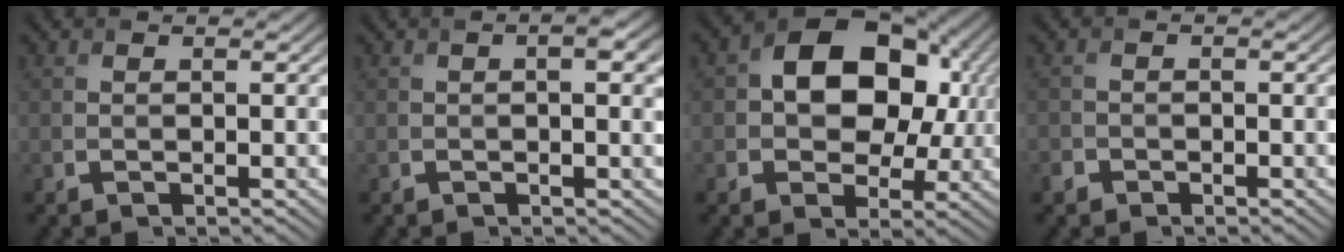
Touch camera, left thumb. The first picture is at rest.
{"total": 3.0, "force": [0.4, 1.1, 2.8], "torque": [-0.044, 0.006, 0.006]}
{"total": 13.5, "force": [1.8, 9.5, 9.4], "torque": [-0.150, 0.008, 0.024]}
{"total": 1.7, "force": [-1.2, 1.1, 0.2], "torque": [-0.002, 0.000, -0.029]}